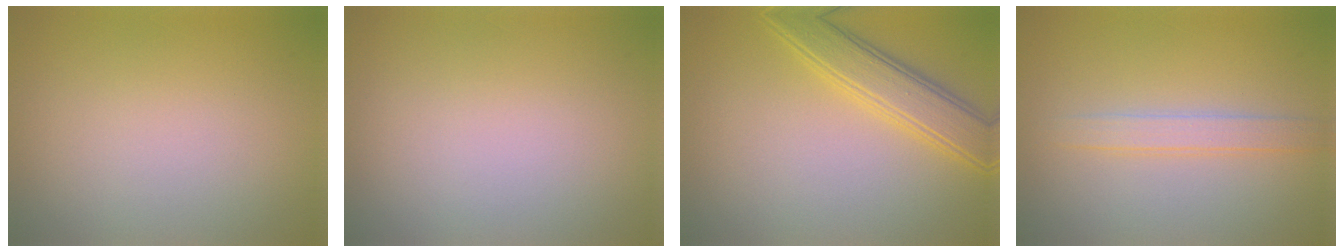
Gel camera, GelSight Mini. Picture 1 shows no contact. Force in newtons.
{"total": 0.0}
{"total": 4.2, "press": 4.2, "slide": 0.3}
{"total": 2.1, "press": 2.1, "slide": 0.1}